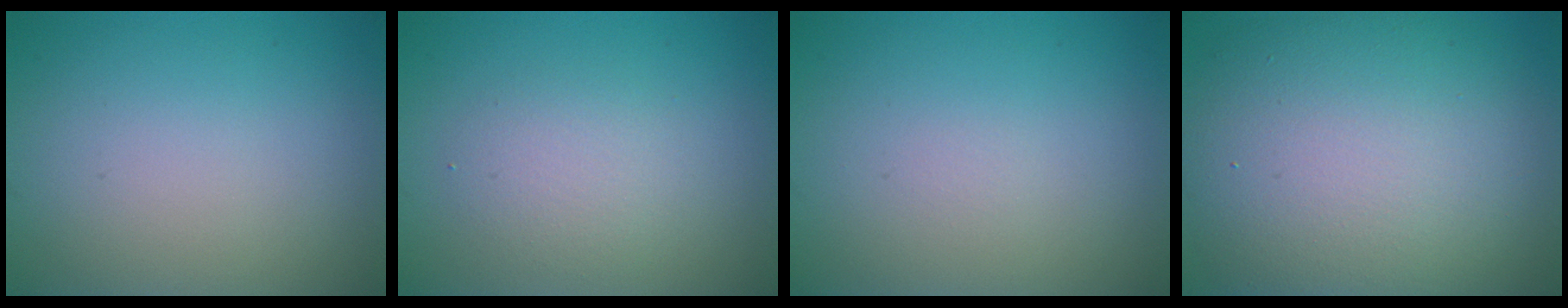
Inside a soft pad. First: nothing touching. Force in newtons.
{"total": 2.5, "press": 2.5, "slide": 0.1}
{"total": 0.0}
{"total": 13.3, "press": 13.3, "slide": 0.8}